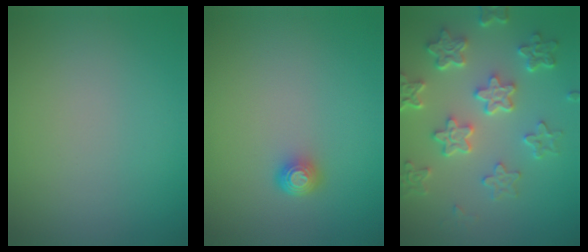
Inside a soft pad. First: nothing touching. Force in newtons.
{"total": 1.5, "press": 1.2, "slide": 0.9}
{"total": 6.1, "press": 4.7, "slide": 3.9}